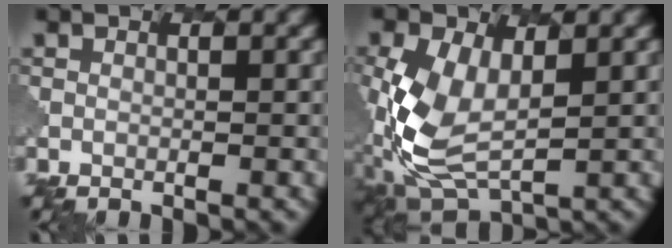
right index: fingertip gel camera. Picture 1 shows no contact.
{"total": 7.9, "force": [-0.1, 4.8, 6.2], "torque": [-0.158, -0.009, 0.000]}